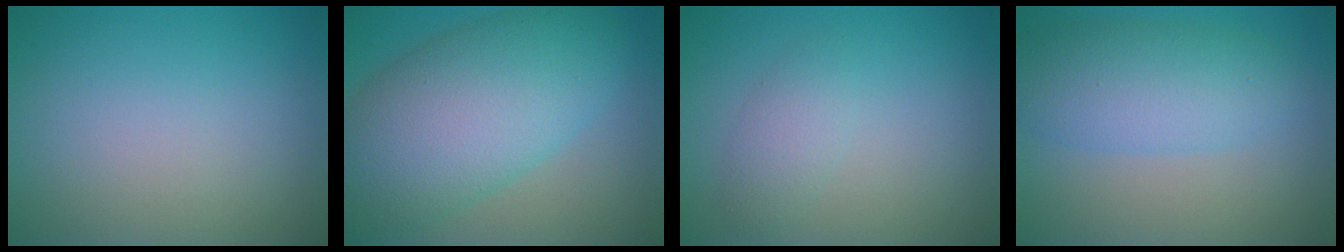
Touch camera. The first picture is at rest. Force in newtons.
{"total": 11.1, "press": 11.1, "slide": 0.3}
{"total": 1.8, "press": 1.8, "slide": 0.0}
{"total": 5.2, "press": 5.2, "slide": 0.2}